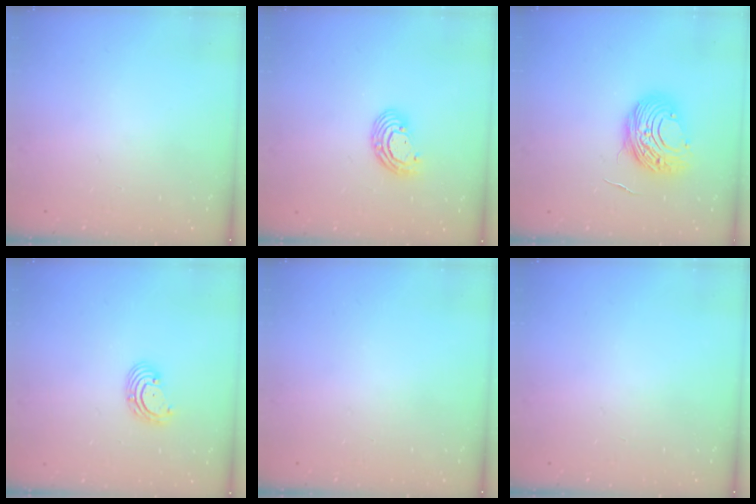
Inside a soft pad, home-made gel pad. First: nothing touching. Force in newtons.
{"total": 8.4, "press": 8.3, "slide": 1.4}
{"total": 11.3, "press": 11.3, "slide": 0.9}
{"total": 2.8, "press": 2.8, "slide": 0.2}
{"total": 0.0}
{"total": 0.0}